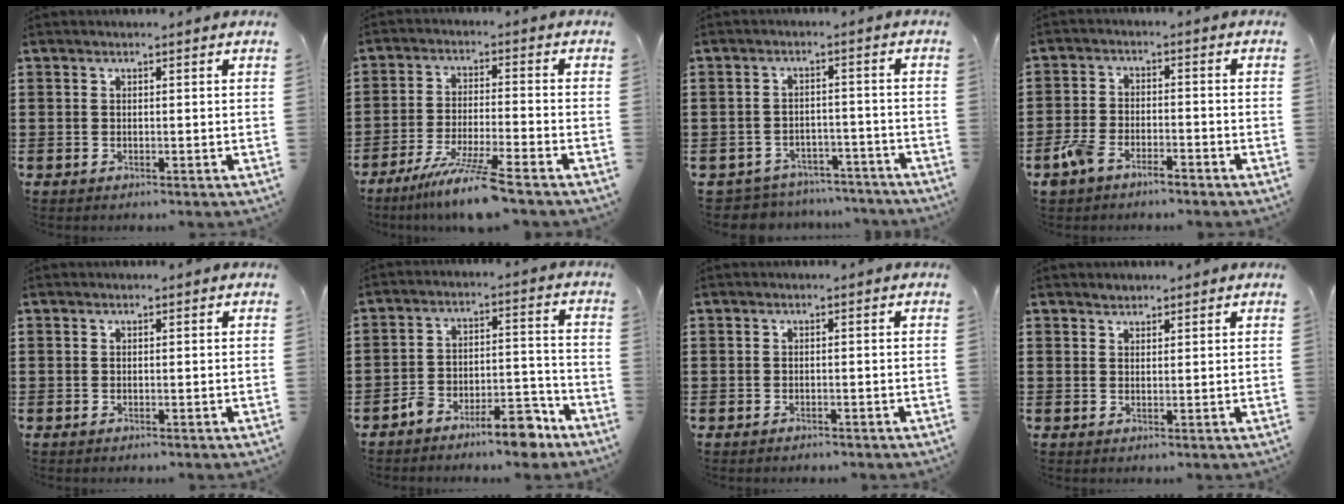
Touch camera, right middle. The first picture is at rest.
{"total": 7.8, "force": [-6.2, -0.6, 4.6], "torque": [-0.088, -0.018, -0.118]}
{"total": 4.2, "force": [-4.1, 0.6, -0.2], "torque": [-0.004, 0.006, -0.089]}
{"total": 4.6, "force": [-3.9, 1.6, 2.0], "torque": [-0.061, 0.003, -0.083]}
{"total": 0.0}
{"total": 8.3, "force": [-7.3, 2.1, 3.4], "torque": [-0.042, 0.029, -0.133]}
{"total": 0.8, "force": [-0.7, 0.2, 0.0], "torque": [-0.001, 0.002, -0.017]}
{"total": 1.2, "force": [1.1, 0.3, -0.4], "torque": [0.003, 0.001, 0.023]}